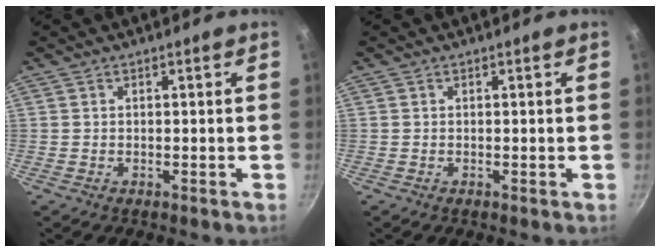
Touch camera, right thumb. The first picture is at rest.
{"total": 0.0}